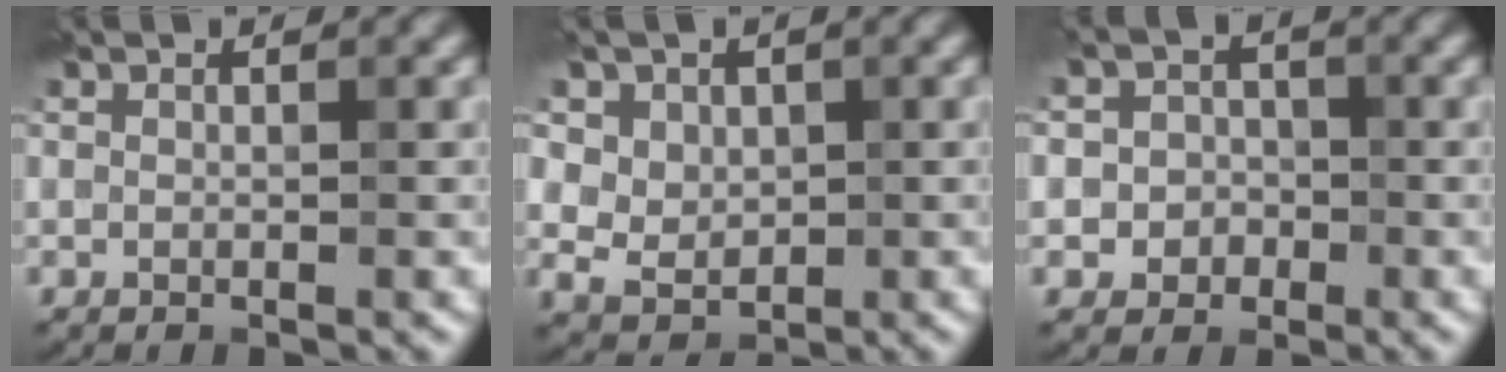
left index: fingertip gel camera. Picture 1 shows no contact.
{"total": 6.2, "force": [3.0, 4.6, 2.9], "torque": [-0.063, 0.005, 0.045]}
{"total": 3.3, "force": [-0.4, 3.1, 1.0], "torque": [0.011, 0.003, -0.027]}